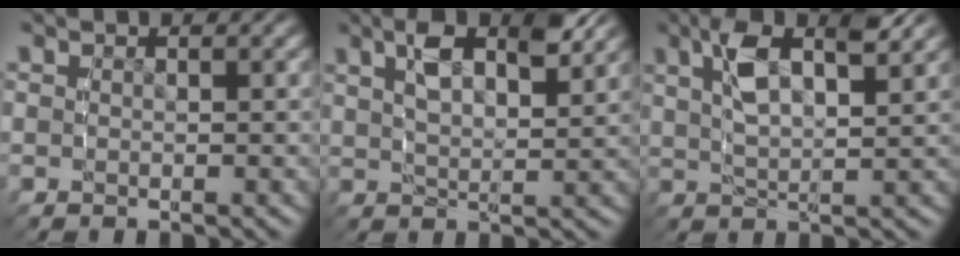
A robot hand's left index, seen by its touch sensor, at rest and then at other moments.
{"total": 5.1, "force": [2.7, 1.6, 4.0], "torque": [-0.066, -0.002, 0.050]}
{"total": 5.6, "force": [2.5, 1.7, 4.7], "torque": [-0.091, -0.001, 0.046]}